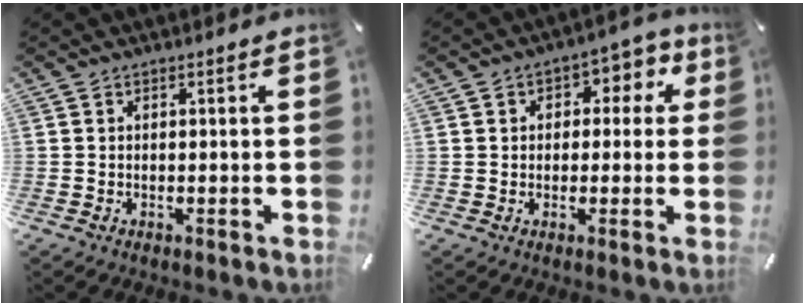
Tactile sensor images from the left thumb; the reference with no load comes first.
{"total": 5.8, "force": [1.3, 4.5, 3.5], "torque": [-0.038, -0.001, 0.011]}